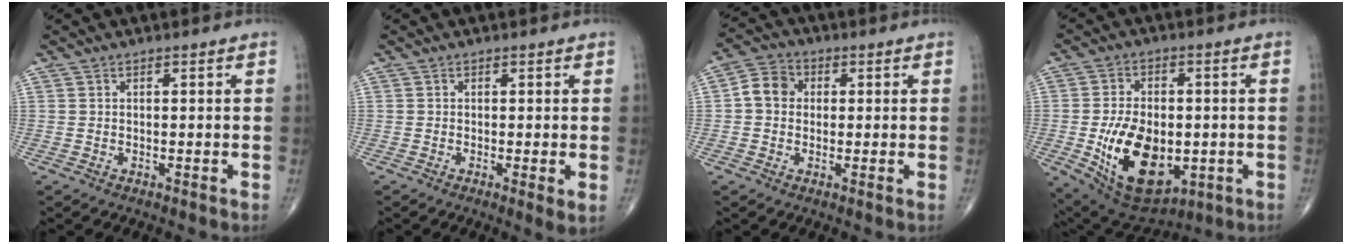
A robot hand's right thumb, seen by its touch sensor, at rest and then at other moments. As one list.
[{"total": 2.4, "force": [-0.4, 0.4, 2.3], "torque": [-0.044, -0.011, -0.011]}, {"total": 5.7, "force": [0.3, 4.9, 2.9], "torque": [-0.039, 0.015, -0.006]}, {"total": 17.9, "force": [-3.6, 10.8, 13.8], "torque": [-0.209, -0.006, -0.034]}]